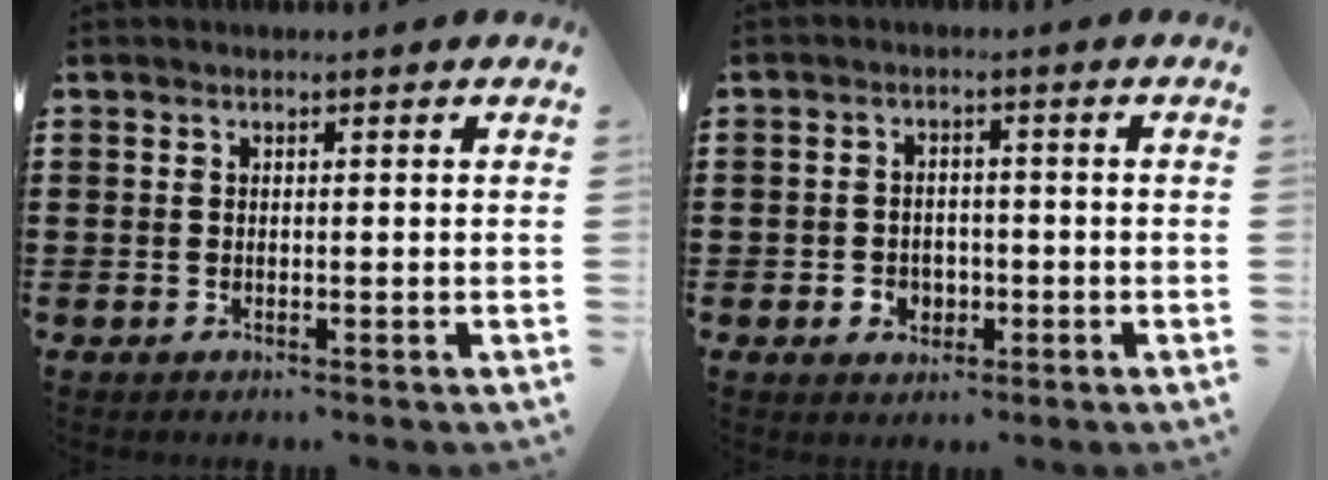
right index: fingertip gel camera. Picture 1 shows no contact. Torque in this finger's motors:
{"motor_torque": [1.27, 0.87, 0.20, 0.05]}